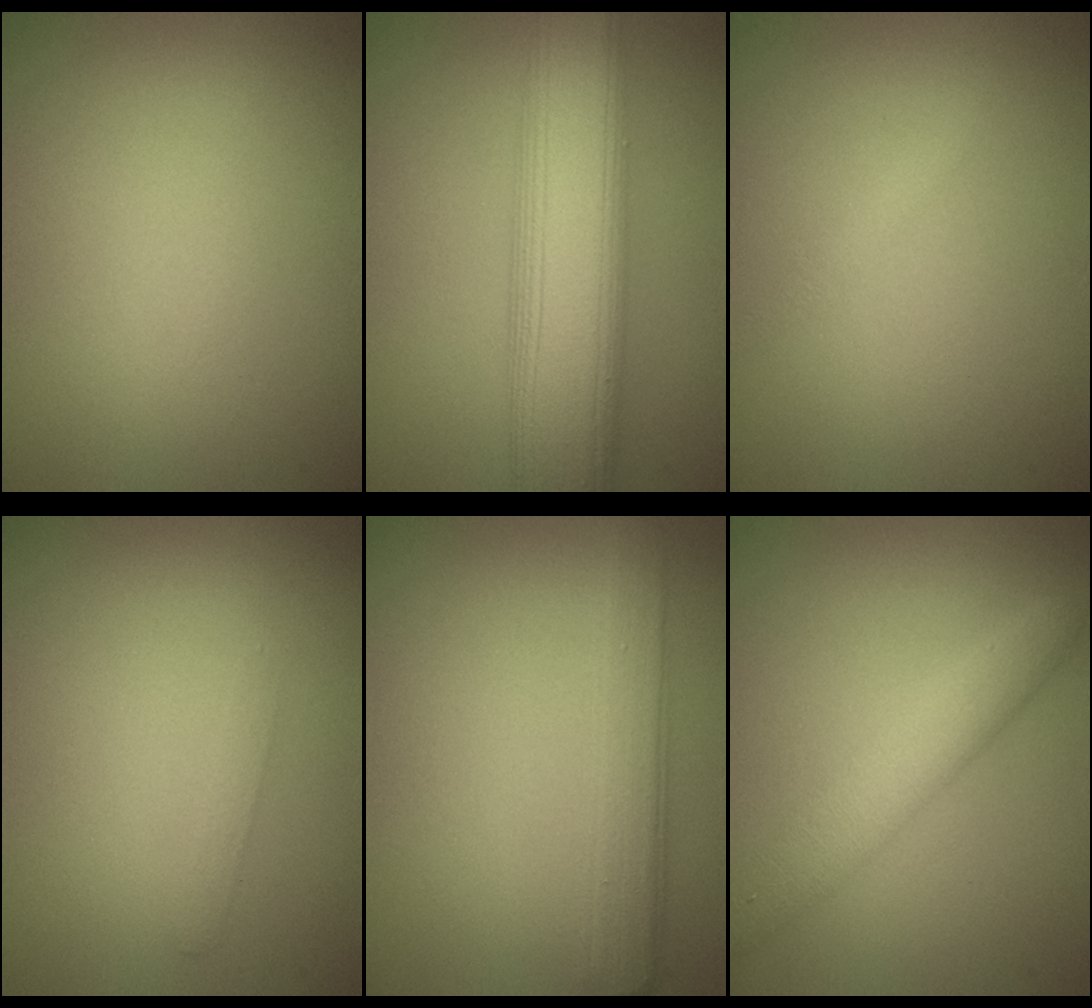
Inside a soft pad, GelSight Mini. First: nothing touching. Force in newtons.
{"total": 10.1, "press": 10.1, "slide": 0.1}
{"total": 0.7, "press": 0.7, "slide": 0.1}
{"total": 0.8, "press": 0.8, "slide": 0.0}
{"total": 3.6, "press": 3.6, "slide": 0.3}
{"total": 4.2, "press": 4.1, "slide": 0.2}